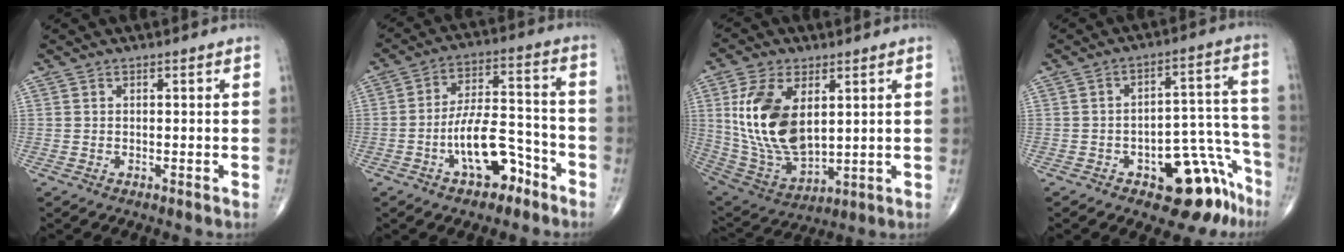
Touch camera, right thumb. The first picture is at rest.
{"total": 11.9, "force": [-6.1, 5.8, 8.4], "torque": [-0.121, 0.063, -0.095]}
{"total": 17.7, "force": [3.9, 9.8, 14.2], "torque": [-0.266, -0.022, 0.090]}
{"total": 13.9, "force": [-8.5, 6.6, 8.8], "torque": [-0.048, 0.092, -0.113]}